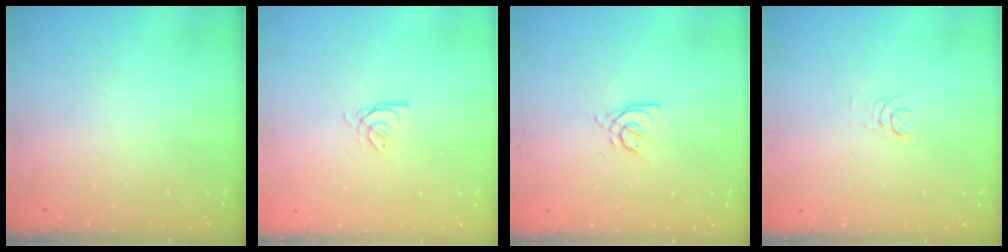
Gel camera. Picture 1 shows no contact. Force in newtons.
{"total": 2.7, "press": 2.7, "slide": 0.4}
{"total": 4.5, "press": 4.5, "slide": 0.7}
{"total": 2.9, "press": 2.8, "slide": 0.3}